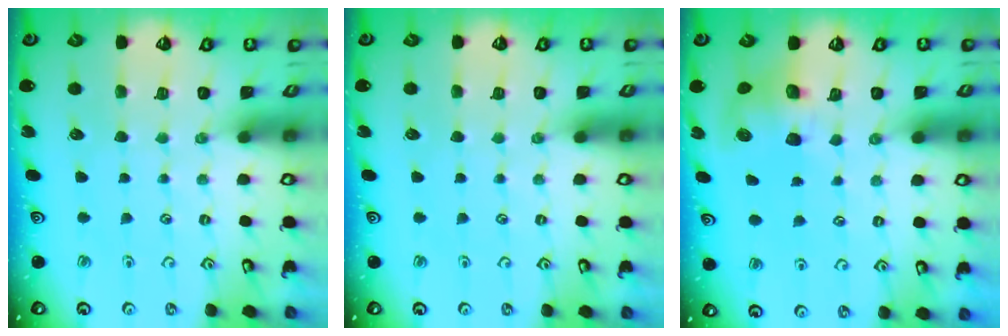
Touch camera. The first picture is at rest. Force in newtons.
{"total": 0.0}
{"total": 7.6, "press": 7.5, "slide": 1.1}